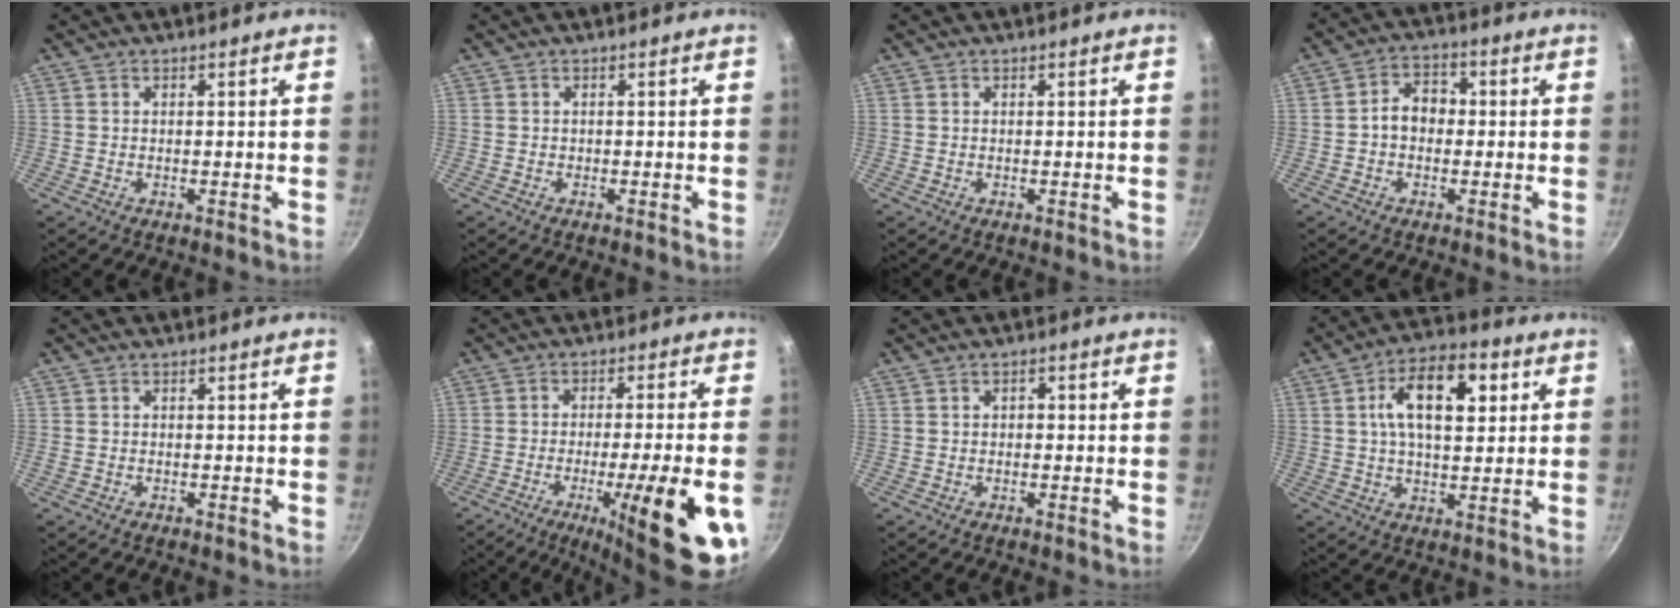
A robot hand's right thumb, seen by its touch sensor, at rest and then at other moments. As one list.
[{"total": 0.0}, {"total": 0.0}, {"total": 6.1, "force": [-0.4, 4.7, 3.8], "torque": [-0.032, 0.021, -0.017]}, {"total": 0.7, "force": [-0.5, 0.5, 0.2], "torque": [-0.010, 0.004, -0.007]}, {"total": 18.9, "force": [-7.2, 3.3, 17.2], "torque": [-0.226, 0.015, -0.100]}, {"total": 1.3, "force": [-0.1, 0.9, 0.9], "torque": [-0.013, 0.009, -0.003]}, {"total": 13.7, "force": [3.6, 7.3, 11.0], "torque": [-0.156, 0.005, 0.046]}]